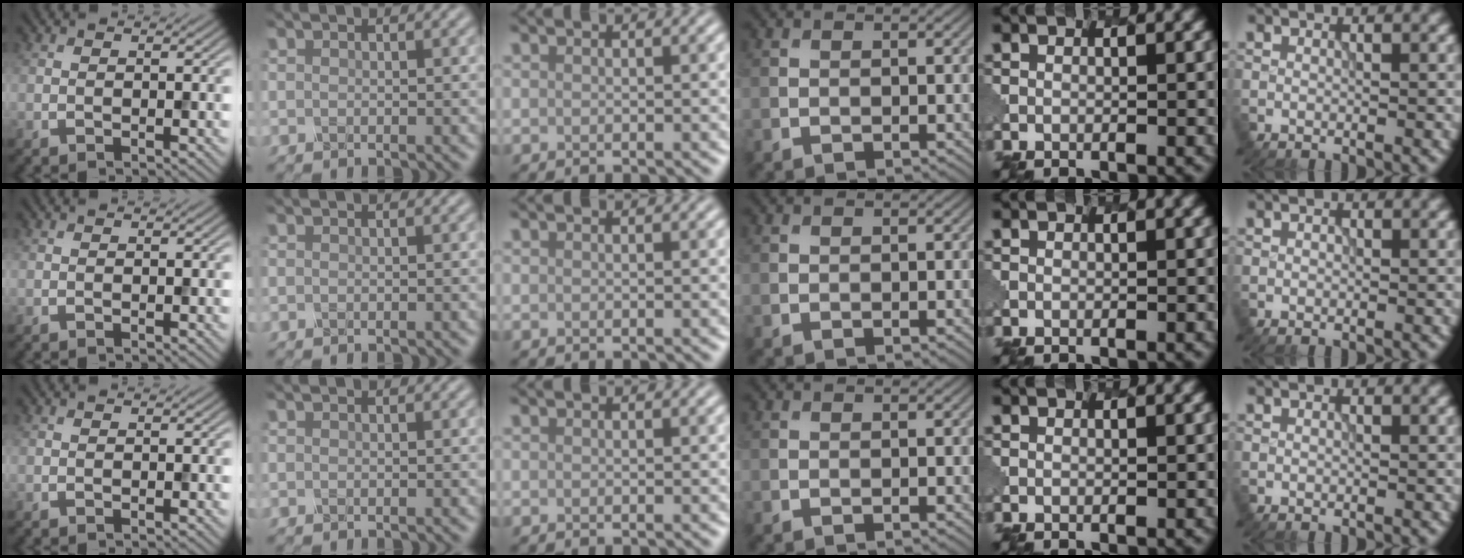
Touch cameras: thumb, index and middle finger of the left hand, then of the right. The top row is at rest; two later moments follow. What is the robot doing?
{"motion": "dispense", "object": "dispenser bottle"}